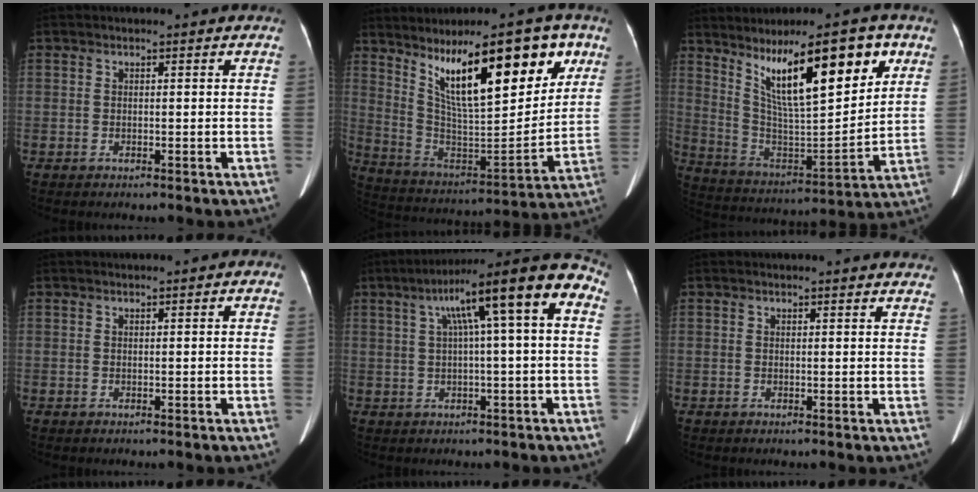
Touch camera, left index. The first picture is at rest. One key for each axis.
{"total": 20.4, "fx": 11.2, "fy": 5.2, "fz": 16.3, "tx": -0.255, "ty": 0.010, "tz": 0.198}
{"total": 17.7, "fx": 9.6, "fy": 3.8, "fz": 14.4, "tx": -0.238, "ty": 0.005, "tz": 0.176}
{"total": 0.8, "fx": 0.5, "fy": 0.3, "fz": 0.6, "tx": -0.011, "ty": 0.013, "tz": 0.007}
{"total": 13.5, "fx": 3.7, "fy": 0.7, "fz": 12.9, "tx": -0.192, "ty": 0.046, "tz": 0.050}
{"total": 9.5, "fx": 9.0, "fy": 1.3, "fz": 2.7, "tx": -0.023, "ty": 0.014, "tz": 0.085}